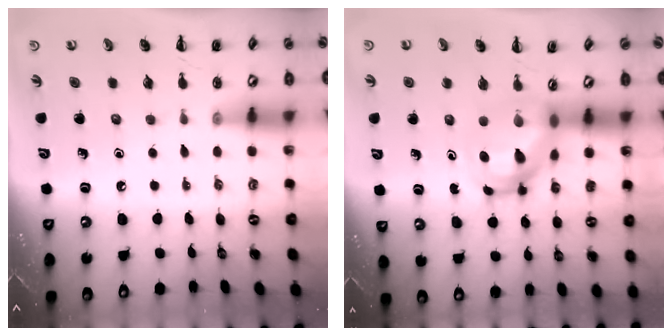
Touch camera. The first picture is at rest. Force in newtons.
{"total": 6.2, "press": 6.0, "slide": 1.6}